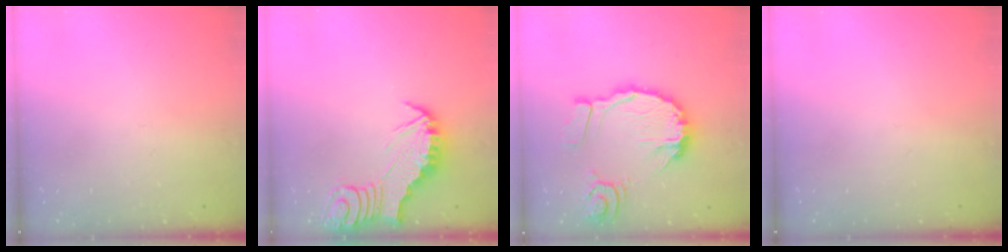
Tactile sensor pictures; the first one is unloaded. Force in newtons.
{"total": 2.8, "press": 2.8, "slide": 0.2}
{"total": 17.7, "press": 17.6, "slide": 1.9}
{"total": 0.0}